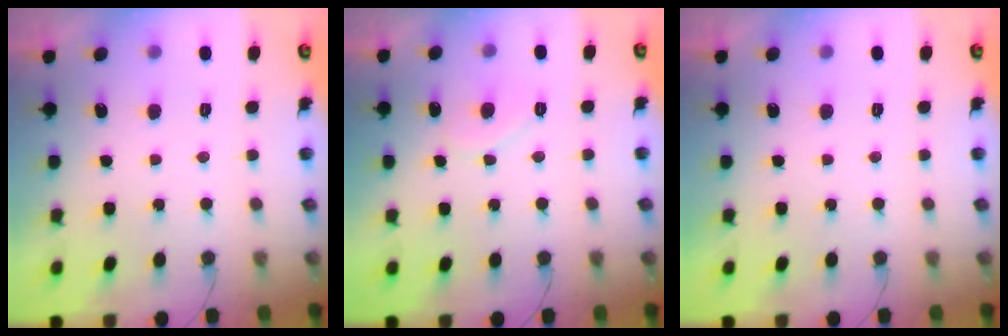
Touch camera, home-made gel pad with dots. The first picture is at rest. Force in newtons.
{"total": 5.6, "press": 5.6, "slide": 0.4}
{"total": 2.0, "press": 2.0, "slide": 0.1}